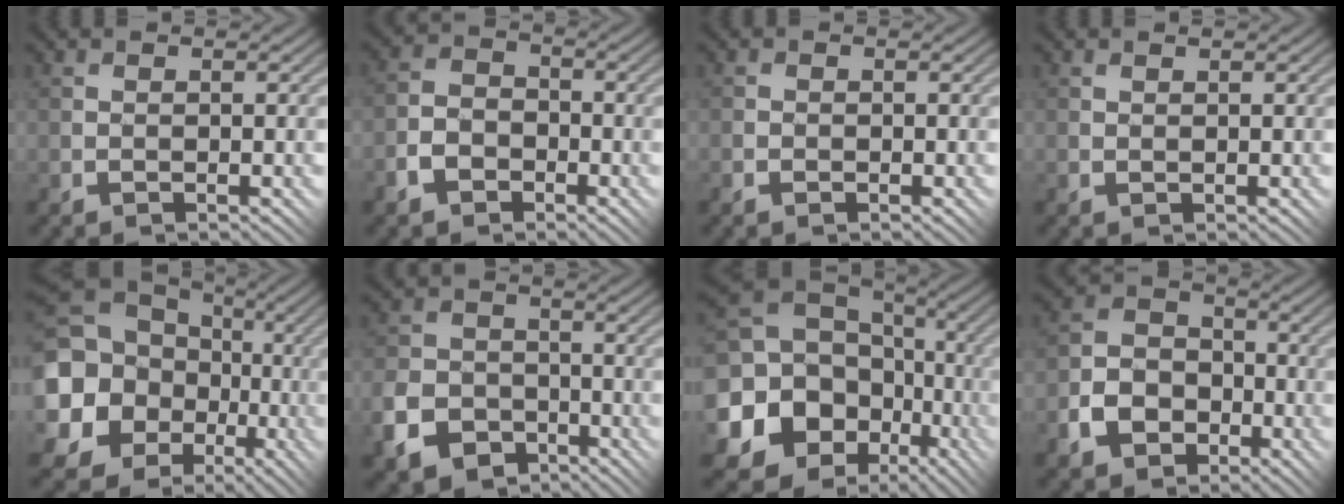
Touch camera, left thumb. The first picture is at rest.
{"total": 4.3, "force": [-2.5, 3.0, 1.8], "torque": [-0.042, -0.001, -0.054]}
{"total": 1.3, "force": [-0.7, 0.9, 0.5], "torque": [-0.009, 0.001, -0.015]}
{"total": 0.9, "force": [0.6, 0.0, 0.6], "torque": [-0.011, 0.001, 0.014]}
{"total": 20.3, "force": [-0.4, 18.3, 8.8], "torque": [-0.247, -0.013, -0.027]}
{"total": 7.5, "force": [-3.9, 5.5, 3.2], "torque": [-0.084, -0.015, -0.081]}
{"total": 19.2, "force": [-3.5, 16.6, 9.0], "torque": [-0.232, -0.028, -0.061]}
{"total": 7.5, "force": [-3.4, 5.6, 3.6], "torque": [-0.092, -0.019, -0.069]}